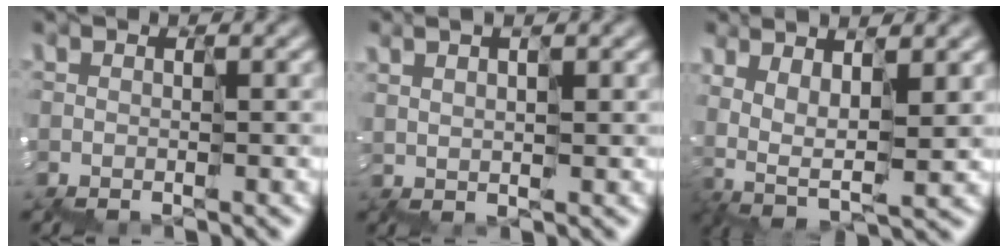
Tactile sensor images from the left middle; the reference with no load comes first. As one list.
[{"total": 2.0, "force": [0.8, -1.3, -1.3], "torque": [0.022, 0.003, 0.020]}, {"total": 1.9, "force": [0.5, 0.8, 1.7], "torque": [-0.045, -0.001, 0.014]}]